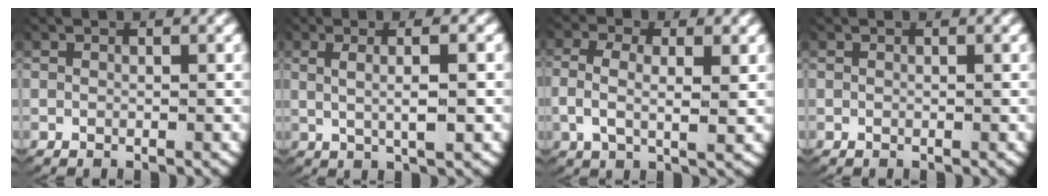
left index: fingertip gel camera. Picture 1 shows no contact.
{"total": 4.0, "force": [0.9, 0.9, 3.8], "torque": [-0.060, 0.006, 0.020]}
{"total": 3.9, "force": [0.2, 2.0, 3.4], "torque": [-0.077, -0.012, 0.008]}
{"total": 0.0}